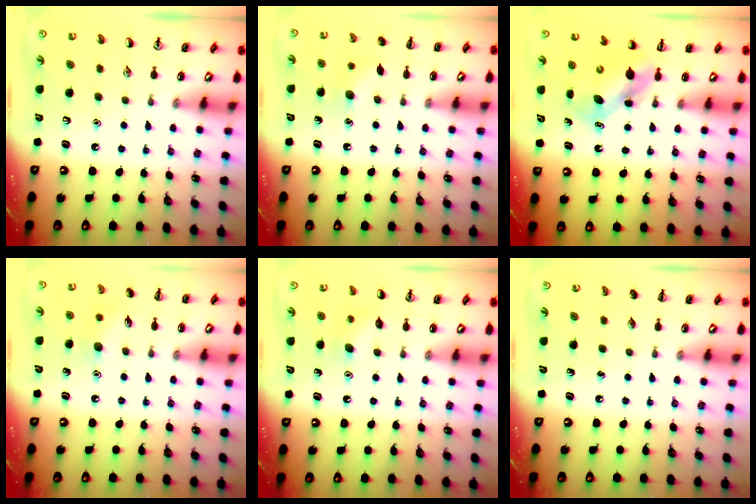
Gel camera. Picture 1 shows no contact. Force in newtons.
{"total": 6.7, "press": 6.5, "slide": 1.3}
{"total": 5.6, "press": 5.6, "slide": 0.8}
{"total": 8.1, "press": 7.9, "slide": 1.8}
{"total": 5.7, "press": 5.4, "slide": 1.6}
{"total": 0.0}